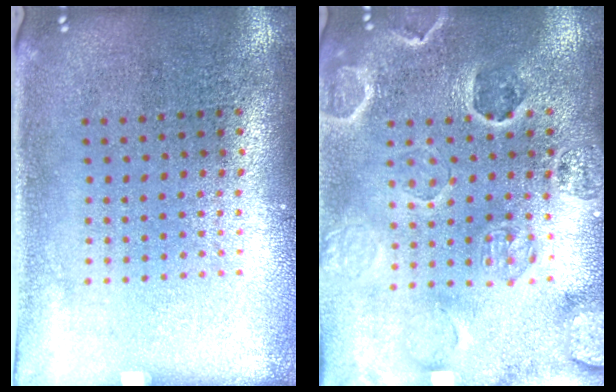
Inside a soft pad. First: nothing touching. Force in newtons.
{"total": 2.7, "press": 2.6, "slide": 0.8}